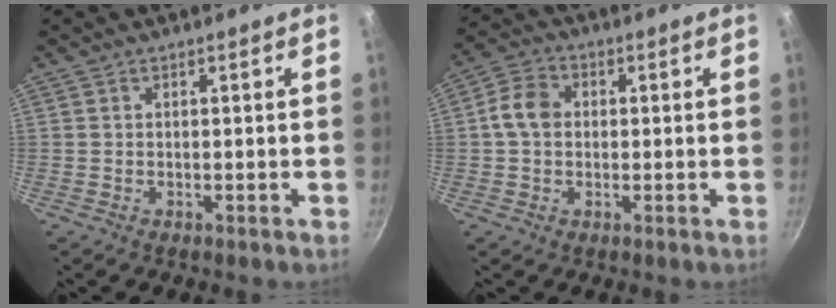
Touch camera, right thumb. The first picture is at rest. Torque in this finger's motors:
{"motor_torque": [0.67, 1.12, 0.62, -0.57, 0.23]}